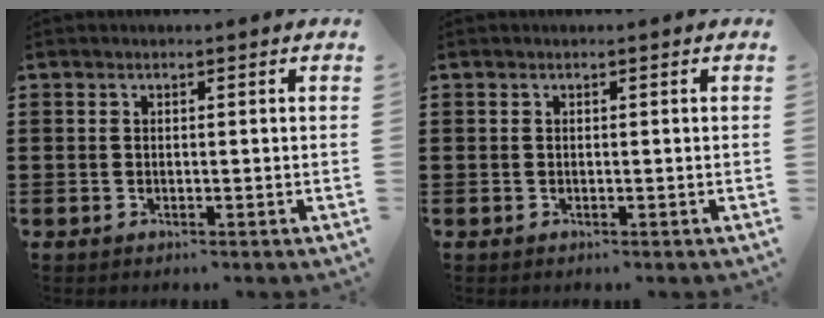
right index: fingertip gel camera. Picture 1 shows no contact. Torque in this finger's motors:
{"motor_torque": [0.12, 0.11, 0.00, 0.00]}